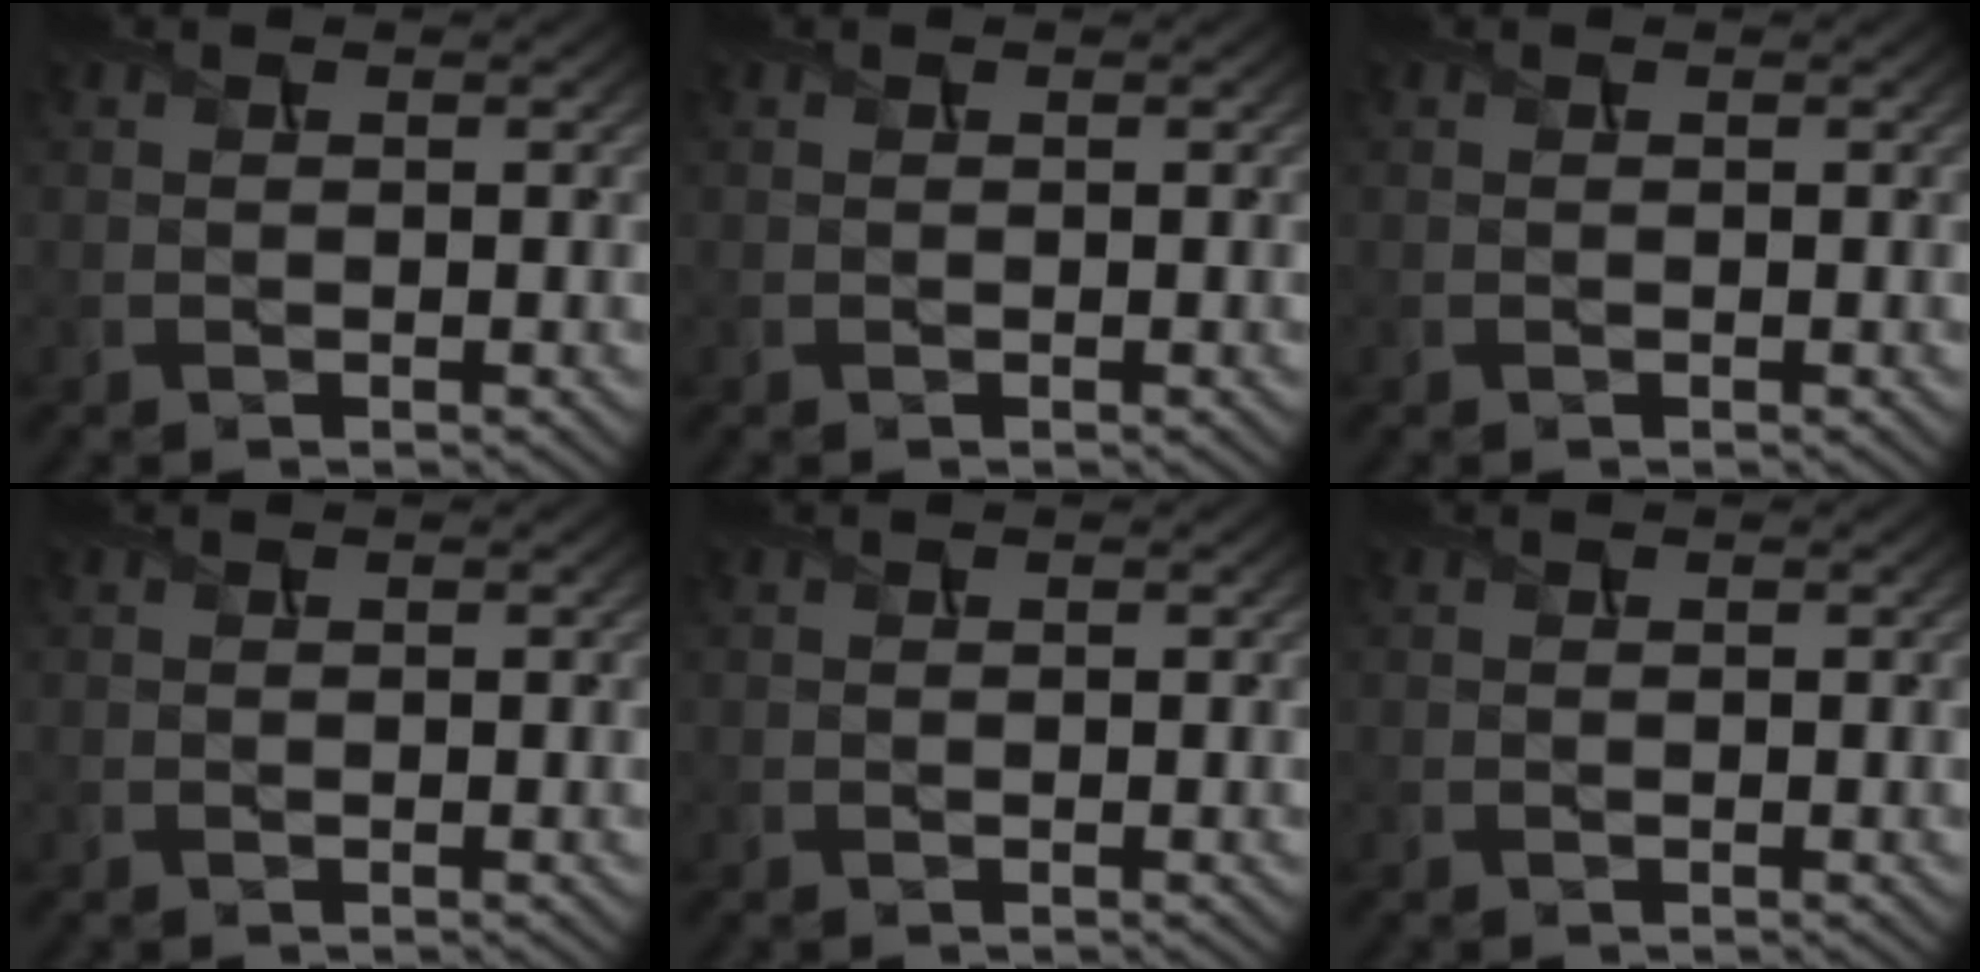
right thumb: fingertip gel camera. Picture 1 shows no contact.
{"total": 0.0}
{"total": 0.0}
{"total": 0.0}
{"total": 0.0}
{"total": 0.0}